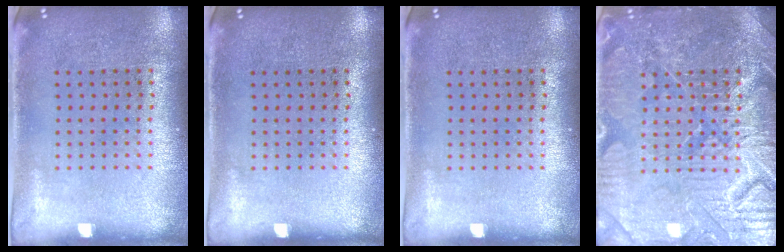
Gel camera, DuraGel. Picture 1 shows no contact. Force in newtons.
{"total": 0.0}
{"total": 0.0}
{"total": 7.1, "press": 7.1, "slide": 1.0}